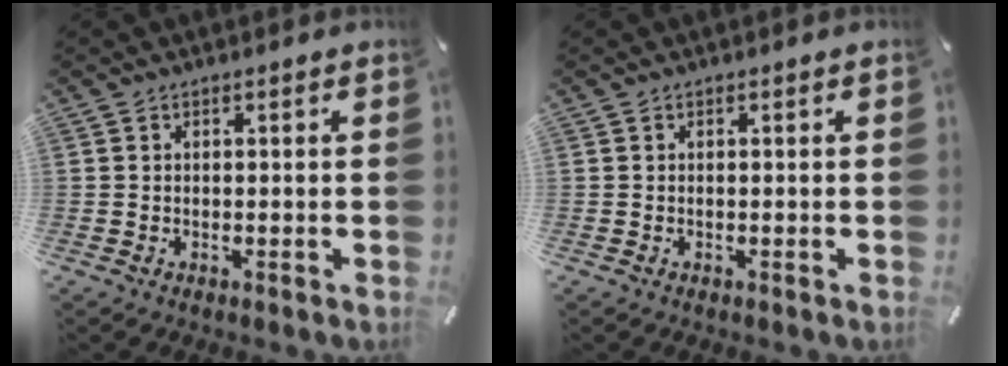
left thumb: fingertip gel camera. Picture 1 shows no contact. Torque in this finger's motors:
{"motor_torque": [-0.01, 0.02, 0.01, 0.01, 0.00]}